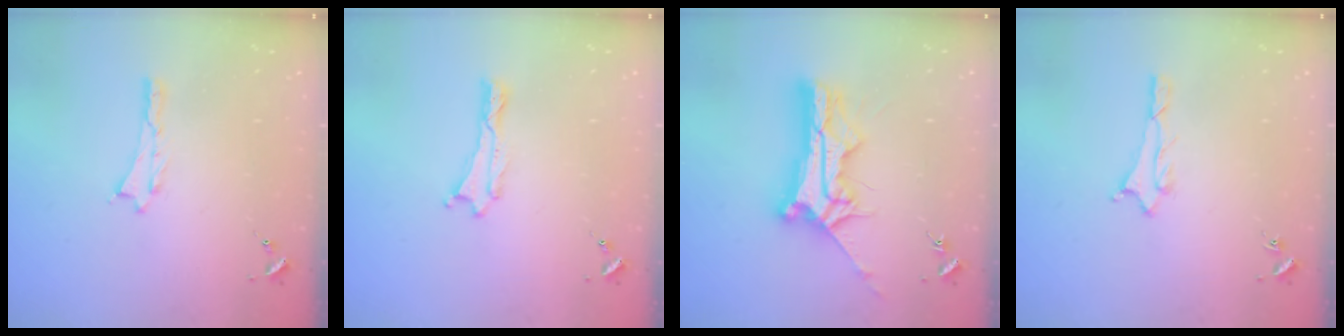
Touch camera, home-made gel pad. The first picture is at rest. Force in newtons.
{"total": 0.0}
{"total": 11.4, "press": 11.3, "slide": 1.0}
{"total": 1.1, "press": 1.1, "slide": 0.1}